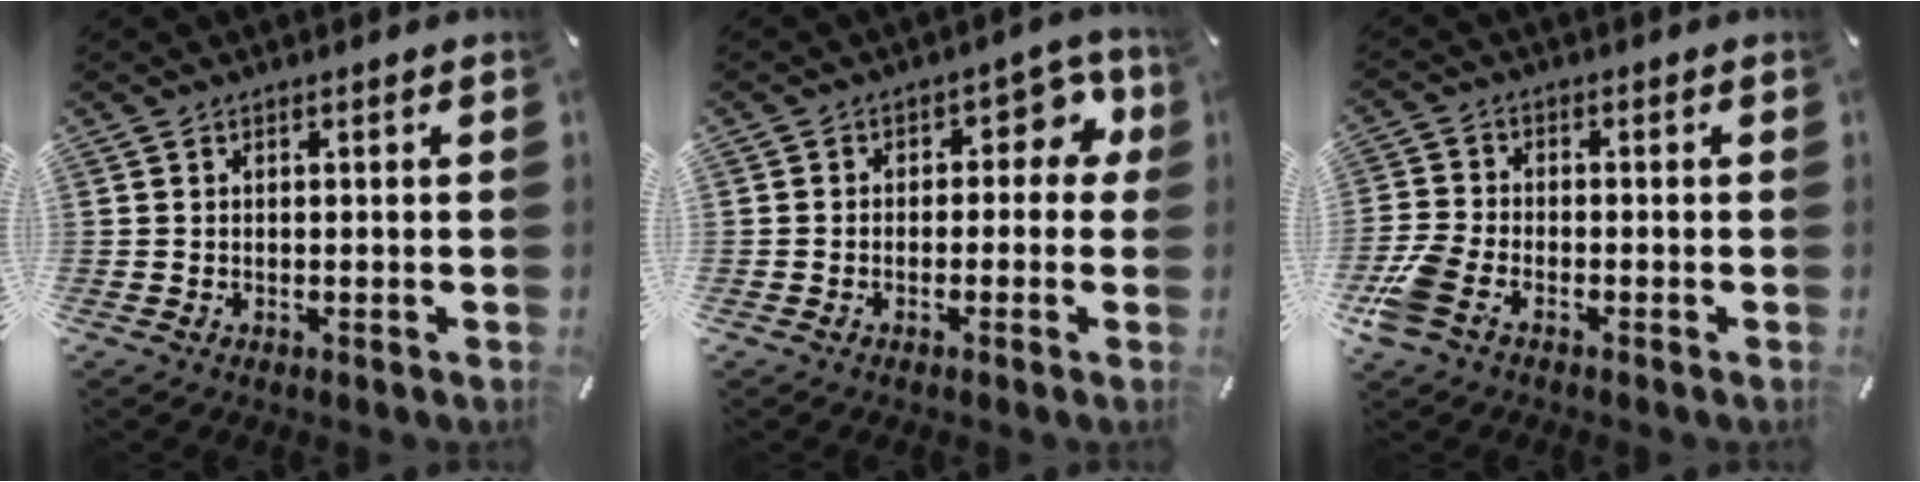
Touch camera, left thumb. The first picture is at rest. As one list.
[{"total": 7.2, "force": [1.1, 5.2, 4.8], "torque": [-0.054, -0.002, 0.013]}, {"total": 6.9, "force": [-3.6, 4.2, 4.1], "torque": [-0.106, 0.006, -0.071]}]